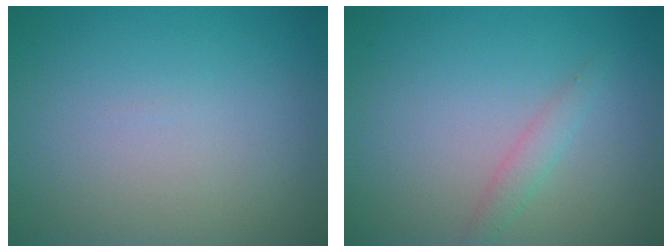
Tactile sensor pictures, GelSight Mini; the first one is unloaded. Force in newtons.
{"total": 1.3, "press": 1.3, "slide": 0.0}